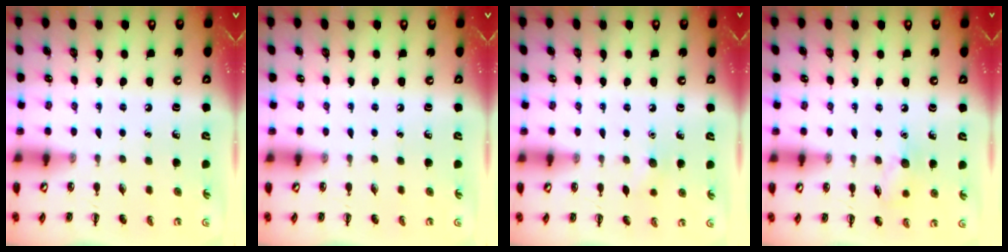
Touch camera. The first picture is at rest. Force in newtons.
{"total": 0.0}
{"total": 5.8, "press": 5.6, "slide": 1.5}
{"total": 8.1, "press": 7.9, "slide": 1.5}